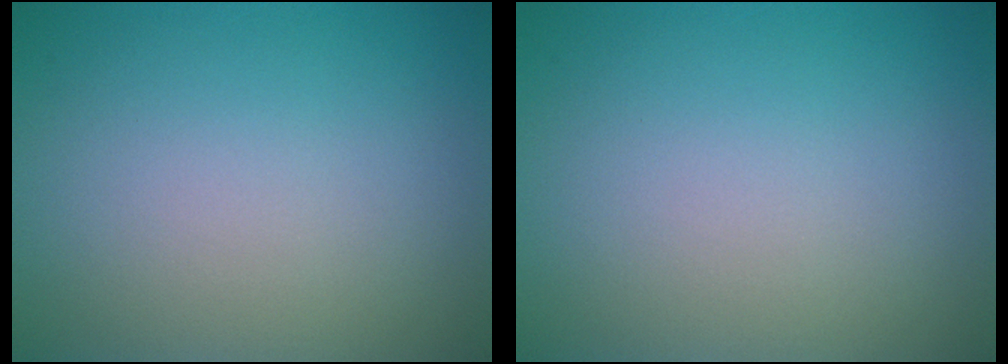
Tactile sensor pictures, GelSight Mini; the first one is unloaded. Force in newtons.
{"total": 0.0}